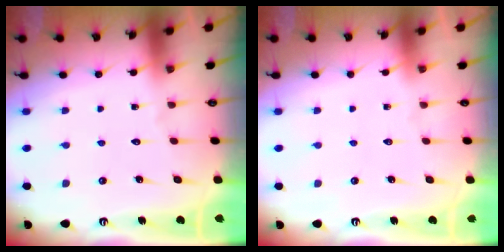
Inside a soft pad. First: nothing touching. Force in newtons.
{"total": 0.0}